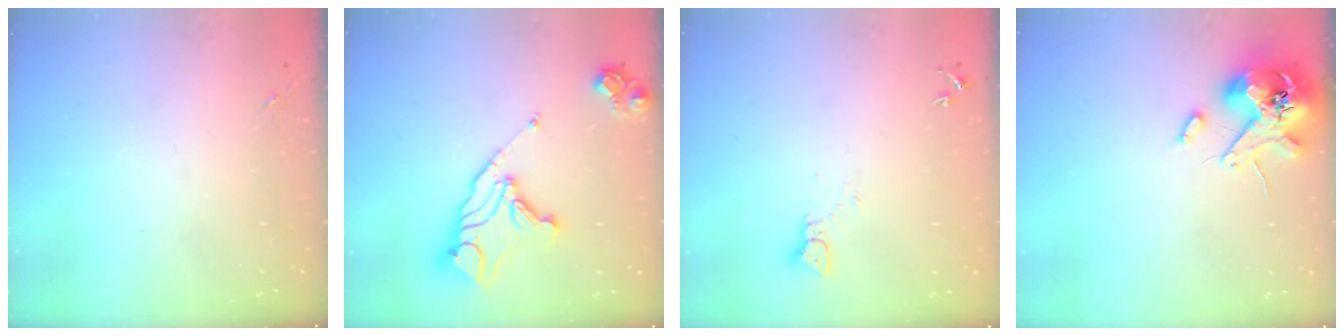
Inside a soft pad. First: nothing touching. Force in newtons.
{"total": 15.4, "press": 15.3, "slide": 1.7}
{"total": 2.4, "press": 2.4, "slide": 0.2}
{"total": 12.7, "press": 12.6, "slide": 1.9}